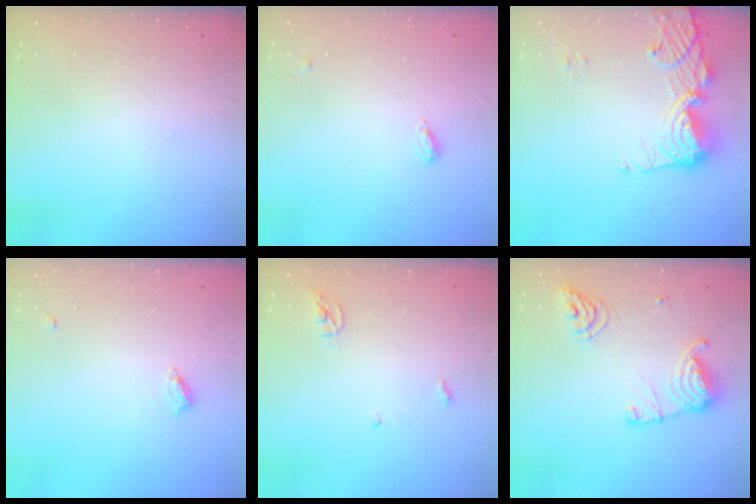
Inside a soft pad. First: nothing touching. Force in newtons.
{"total": 4.0, "press": 3.9, "slide": 0.7}
{"total": 12.7, "press": 12.6, "slide": 1.2}
{"total": 4.5, "press": 4.5, "slide": 0.4}
{"total": 3.8, "press": 3.8, "slide": 0.3}
{"total": 13.2, "press": 13.2, "slide": 1.2}